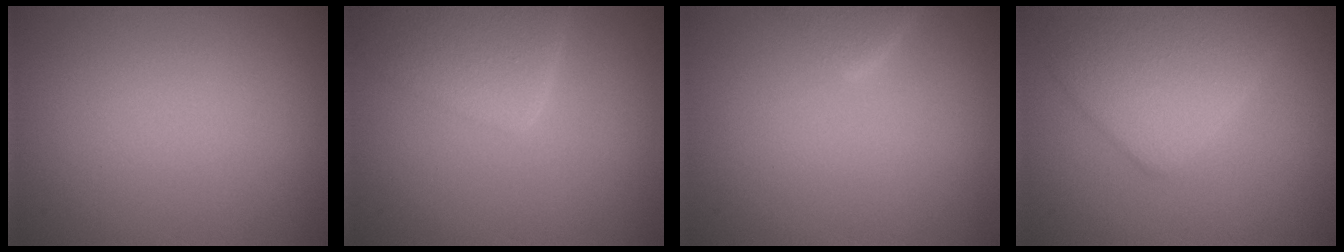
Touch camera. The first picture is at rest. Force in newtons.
{"total": 4.0, "press": 4.0, "slide": 0.3}
{"total": 2.1, "press": 2.1, "slide": 0.2}
{"total": 4.8, "press": 4.8, "slide": 0.3}